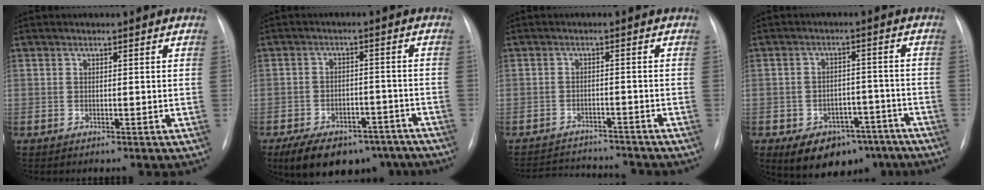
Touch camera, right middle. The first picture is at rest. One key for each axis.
{"total": 14.7, "fx": -10.7, "fy": 7.6, "fz": 6.6, "tx": -0.109, "ty": 0.014, "tz": -0.151}
{"total": 9.1, "fx": -8.9, "fy": 1.2, "fz": 1.7, "tx": -0.028, "ty": 0.004, "tz": -0.125}
{"total": 11.9, "fx": -7.8, "fy": 7.3, "fz": 5.3, "tx": -0.063, "ty": 0.025, "tz": -0.106}